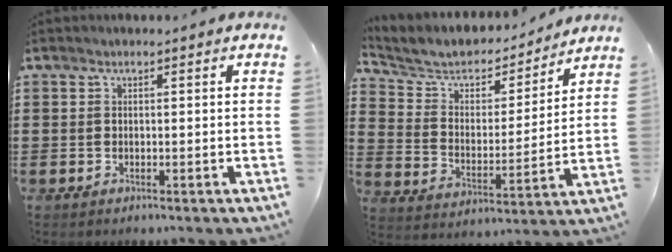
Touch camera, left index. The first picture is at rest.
{"total": 5.6, "force": [5.0, 2.2, 1.0], "torque": [-0.055, -0.039, 0.081]}